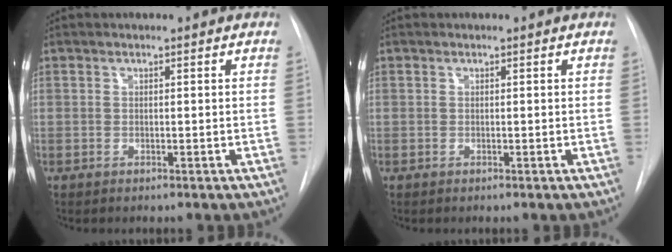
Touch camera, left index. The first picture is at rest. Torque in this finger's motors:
{"motor_torque": [0.00, 0.00, 0.00, 0.00]}